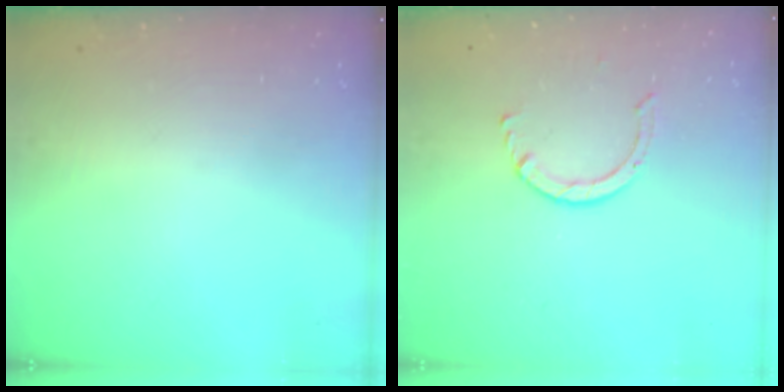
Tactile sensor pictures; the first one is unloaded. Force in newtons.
{"total": 4.4, "press": 4.3, "slide": 0.4}